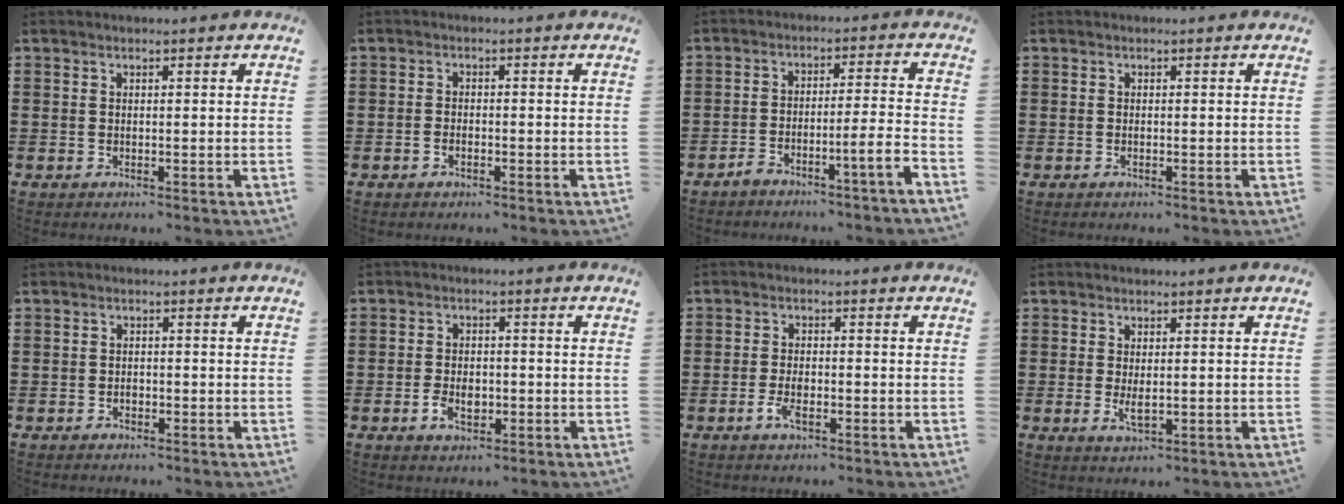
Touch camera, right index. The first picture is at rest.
{"total": 1.3, "force": [-0.9, 0.6, 0.7], "torque": [-0.016, -0.003, -0.017]}
{"total": 5.0, "force": [-3.7, -0.6, 3.3], "torque": [-0.055, -0.004, -0.071]}
{"total": 0.0}
{"total": 0.9, "force": [-0.5, 0.7, 0.3], "torque": [-0.010, -0.003, -0.010]}
{"total": 3.7, "force": [-1.3, 2.2, 2.7], "torque": [-0.060, -0.001, -0.023]}
{"total": 3.1, "force": [-1.4, 1.2, 2.5], "torque": [-0.053, -0.005, -0.024]}
{"total": 2.5, "force": [0.0, 1.0, 2.3], "torque": [-0.045, 0.000, 0.001]}